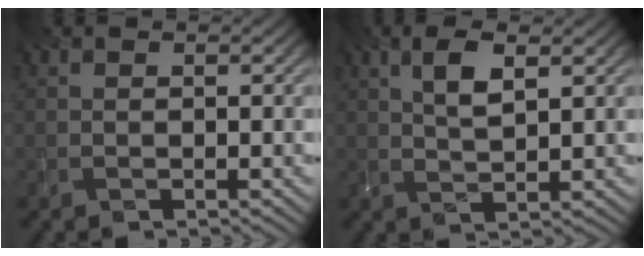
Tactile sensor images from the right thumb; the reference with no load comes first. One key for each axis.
{"total": 4.1, "fx": 1.9, "fy": 1.3, "fz": 3.3, "tx": -0.077, "ty": 0.001, "tz": 0.038}